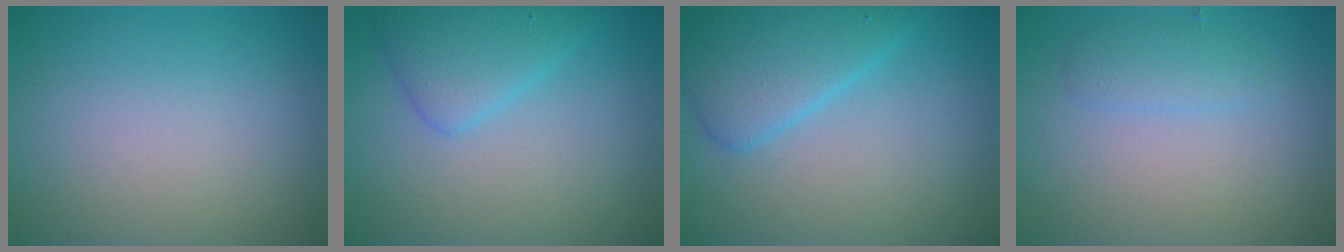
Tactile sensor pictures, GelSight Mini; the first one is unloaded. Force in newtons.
{"total": 3.2, "press": 3.2, "slide": 0.1}
{"total": 4.9, "press": 4.9, "slide": 0.2}
{"total": 1.7, "press": 1.7, "slide": 0.2}